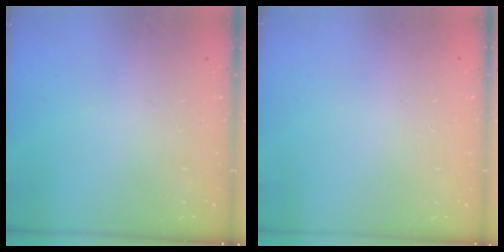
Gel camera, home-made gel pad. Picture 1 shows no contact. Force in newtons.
{"total": 0.0}